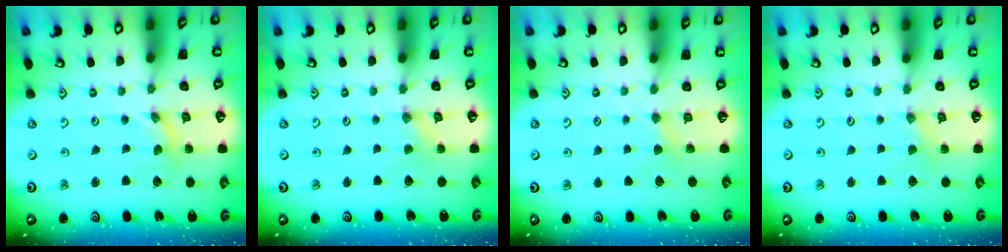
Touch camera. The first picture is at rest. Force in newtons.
{"total": 0.9, "press": 0.9, "slide": 0.2}
{"total": 2.6, "press": 2.5, "slide": 0.4}
{"total": 2.5, "press": 2.5, "slide": 0.3}